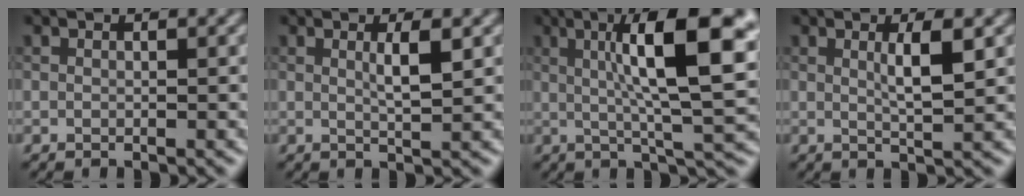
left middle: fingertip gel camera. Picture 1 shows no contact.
{"total": 2.1, "force": [0.7, 0.3, 2.0], "torque": [-0.034, 0.000, 0.009]}
{"total": 11.8, "force": [2.7, 2.3, 11.2], "torque": [-0.153, 0.016, 0.038]}
{"total": 2.7, "force": [0.8, 0.4, 2.6], "torque": [-0.042, -0.001, 0.013]}